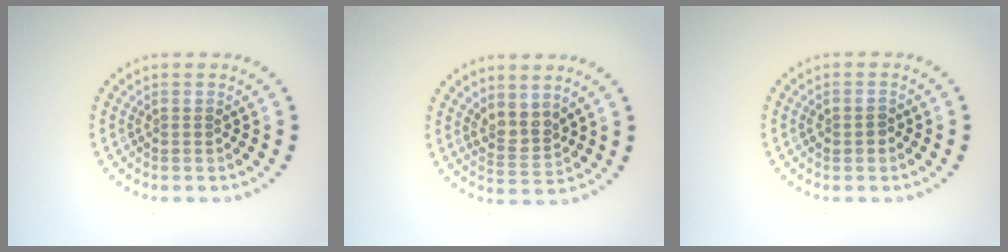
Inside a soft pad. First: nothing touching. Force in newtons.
{"total": 2.3, "press": 1.8, "slide": 1.4}
{"total": 1.2, "press": 1.2, "slide": 0.1}